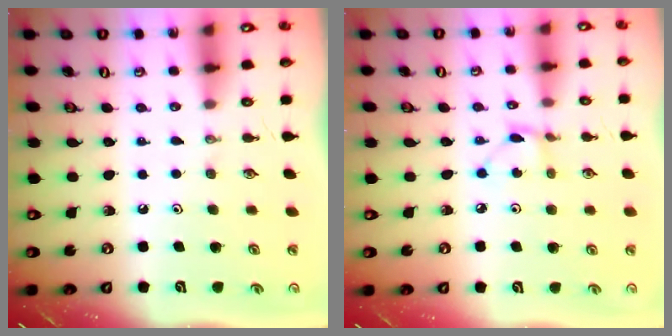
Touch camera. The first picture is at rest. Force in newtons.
{"total": 2.7, "press": 2.7, "slide": 0.2}